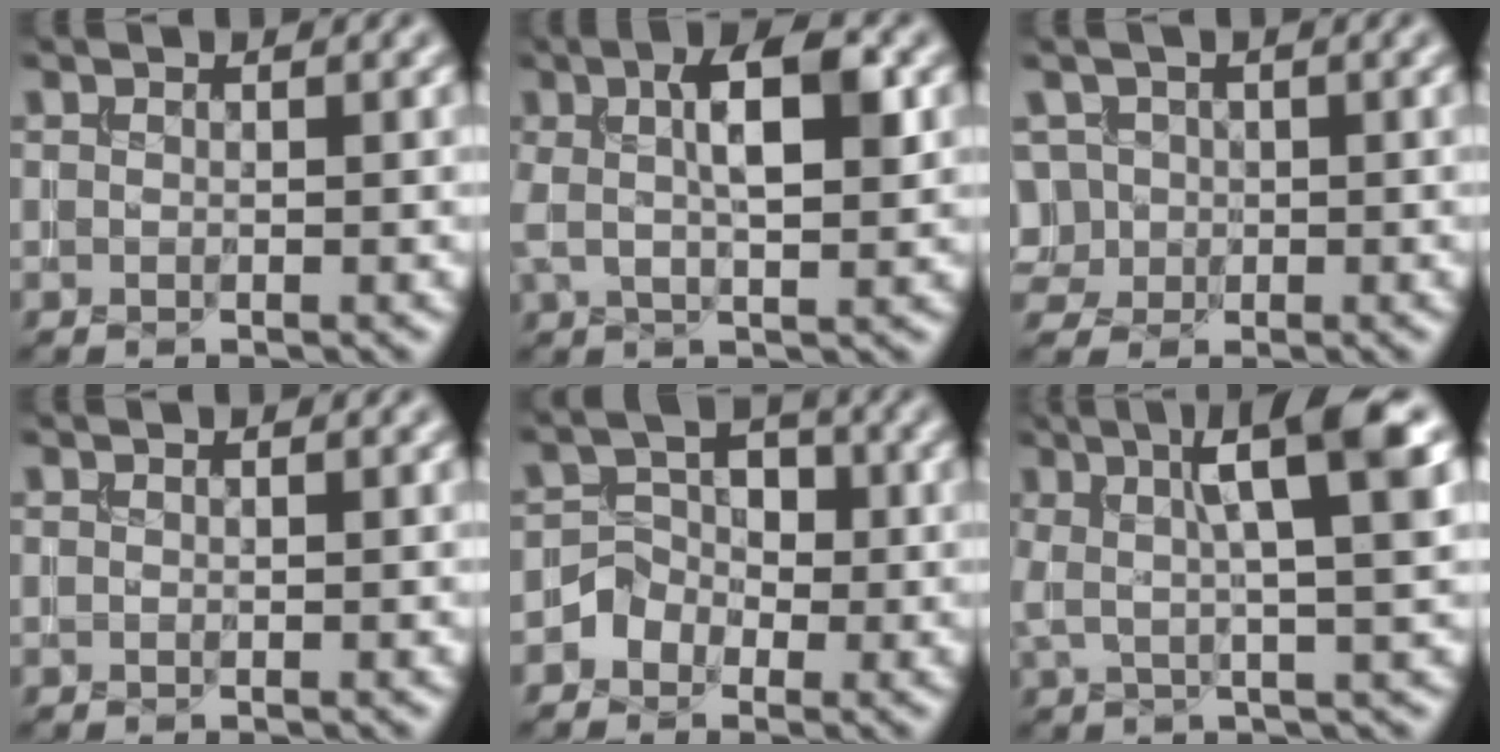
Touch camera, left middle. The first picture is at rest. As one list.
[{"total": 6.0, "force": [1.4, 1.9, 5.6], "torque": [-0.091, 0.010, 0.019]}, {"total": 3.4, "force": [-0.2, 3.3, 1.1], "torque": [-0.017, 0.021, -0.004]}, {"total": 0.0}, {"total": 2.4, "force": [-1.1, 2.1, 0.6], "torque": [0.006, 0.012, -0.026]}, {"total": 7.3, "force": [2.4, 1.3, 6.8], "torque": [-0.099, 0.010, 0.034]}]